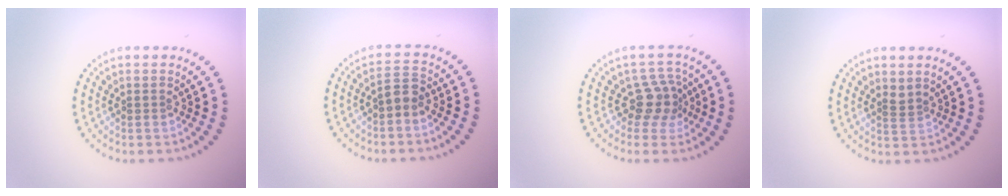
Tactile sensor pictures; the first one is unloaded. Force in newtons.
{"total": 1.7, "press": 1.6, "slide": 0.7}
{"total": 2.9, "press": 2.2, "slide": 1.9}
{"total": 1.0, "press": 0.6, "slide": 0.8}